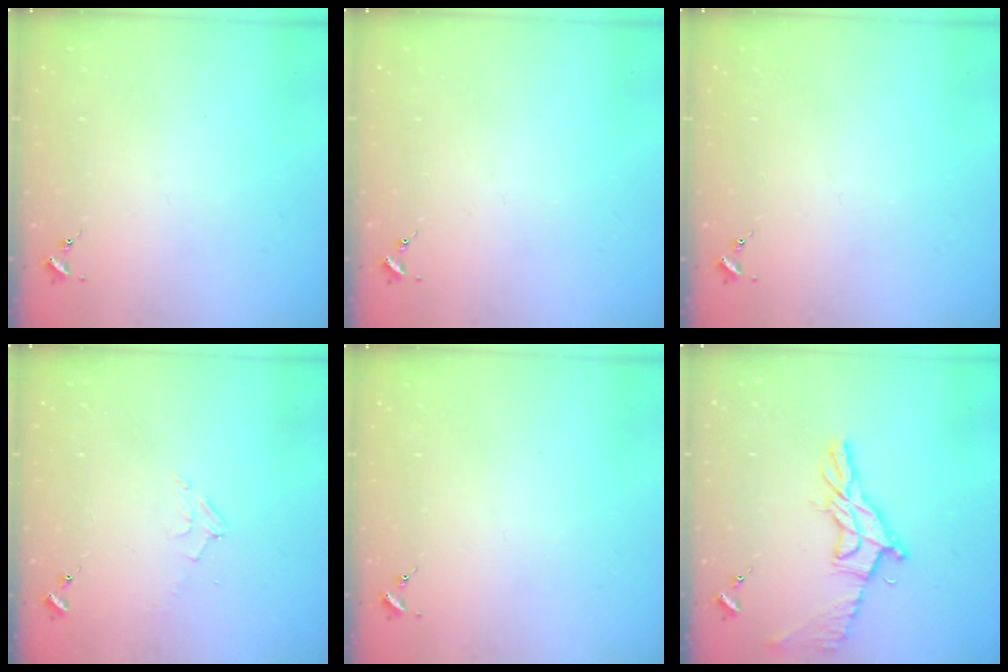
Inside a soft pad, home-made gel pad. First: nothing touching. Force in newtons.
{"total": 0.0}
{"total": 0.0}
{"total": 5.1, "press": 5.1, "slide": 0.5}
{"total": 0.0}
{"total": 12.7, "press": 12.7, "slide": 0.6}